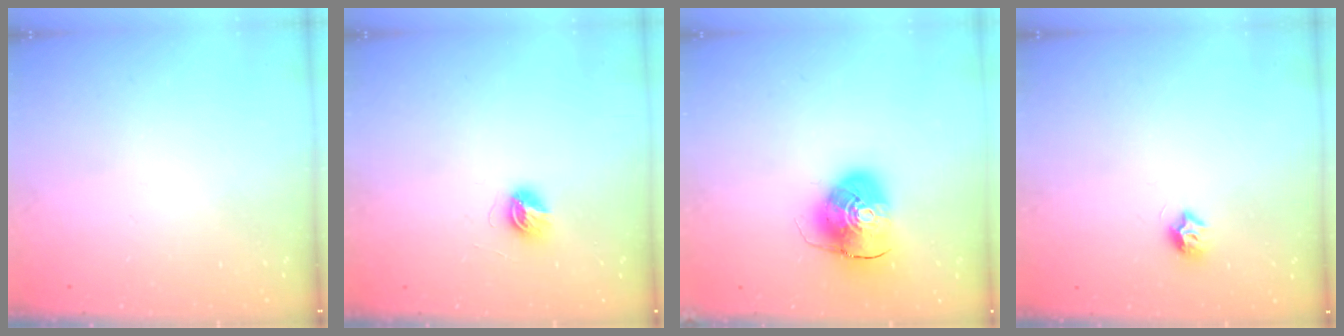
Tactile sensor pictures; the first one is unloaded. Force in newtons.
{"total": 5.6, "press": 5.6, "slide": 0.5}
{"total": 10.8, "press": 10.6, "slide": 1.8}
{"total": 7.4, "press": 7.4, "slide": 0.6}